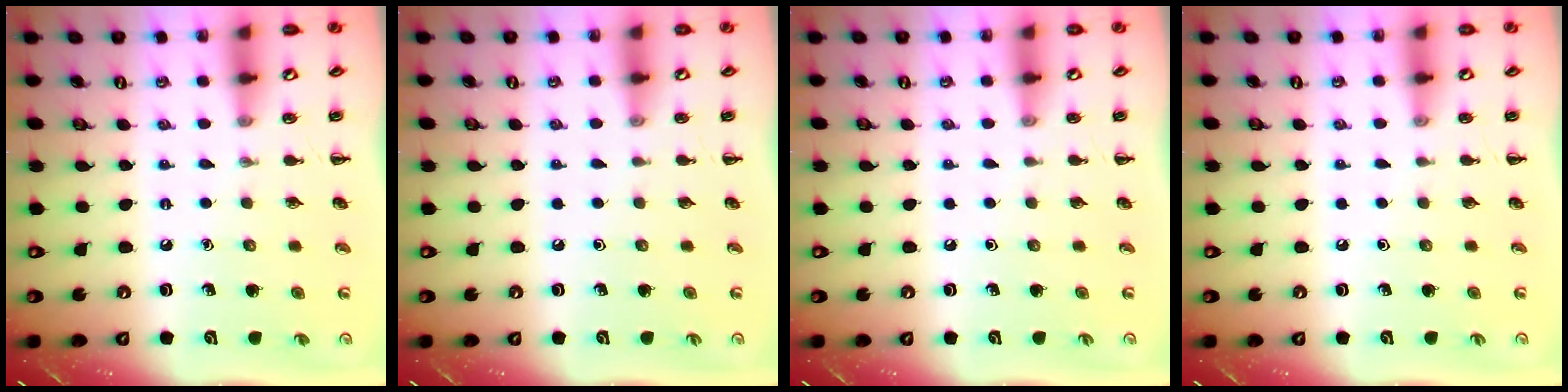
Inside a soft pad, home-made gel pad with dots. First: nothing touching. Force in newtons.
{"total": 0.0}
{"total": 0.0}
{"total": 0.0}